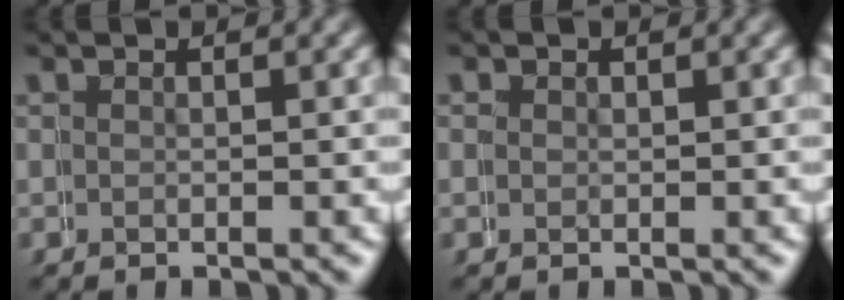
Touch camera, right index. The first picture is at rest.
{"total": 0.6, "force": [0.2, 0.3, -0.5], "torque": [0.004, -0.004, 0.002]}